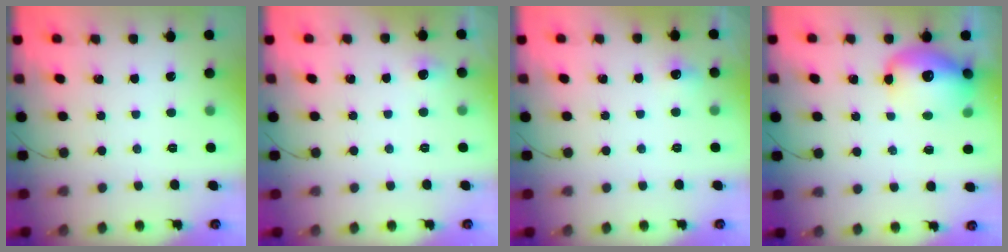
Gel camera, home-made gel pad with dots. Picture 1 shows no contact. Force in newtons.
{"total": 4.0, "press": 3.7, "slide": 1.6}
{"total": 5.4, "press": 5.1, "slide": 1.7}
{"total": 13.9, "press": 13.6, "slide": 3.2}